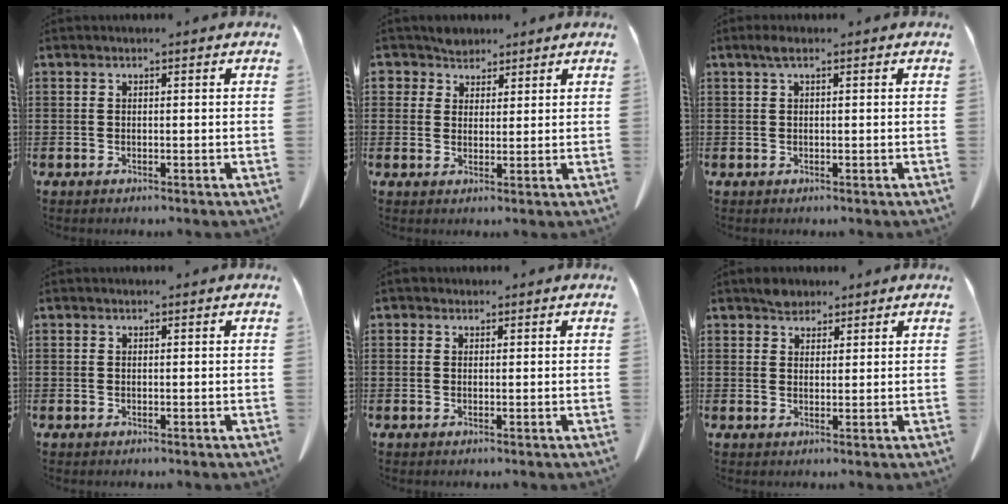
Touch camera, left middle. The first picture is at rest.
{"total": 3.8, "force": [2.9, 2.4, 0.2], "torque": [-0.022, 0.004, 0.055]}
{"total": 1.4, "force": [0.5, 0.3, 1.2], "torque": [-0.025, 0.003, 0.008]}
{"total": 0.0}
{"total": 0.8, "force": [0.5, 0.6, 0.1], "torque": [-0.006, 0.005, 0.010]}
{"total": 2.5, "force": [2.3, 1.1, 0.3], "torque": [-0.003, 0.000, 0.043]}